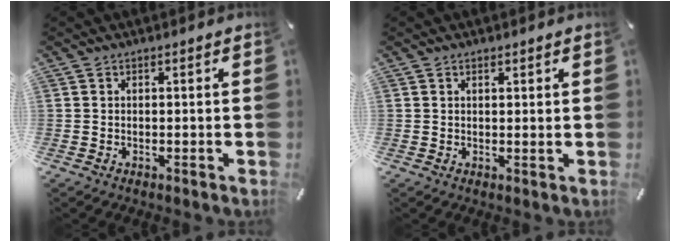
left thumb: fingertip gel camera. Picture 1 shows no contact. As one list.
[{"total": 0.7, "force": [0.5, 0.3, 0.4], "torque": [-0.009, -0.001, 0.009]}]